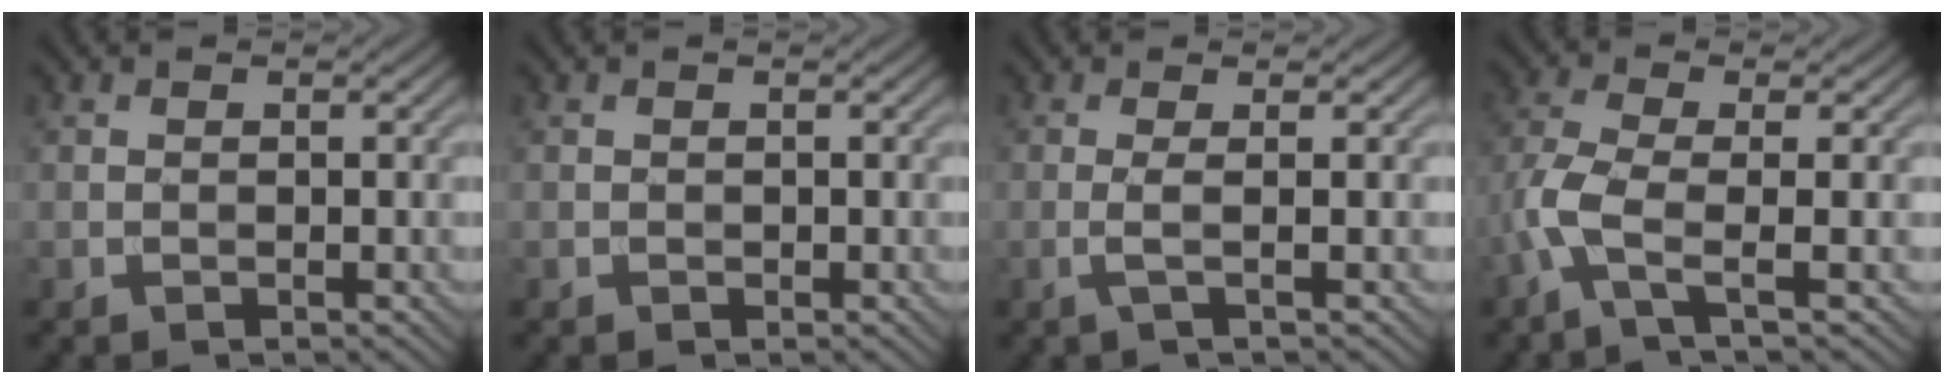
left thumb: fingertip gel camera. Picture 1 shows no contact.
{"total": 0.0}
{"total": 2.1, "force": [0.0, 0.3, 2.0], "torque": [-0.040, 0.002, -0.010]}
{"total": 5.2, "force": [-1.9, 1.0, 4.7], "torque": [-0.111, 0.001, -0.057]}